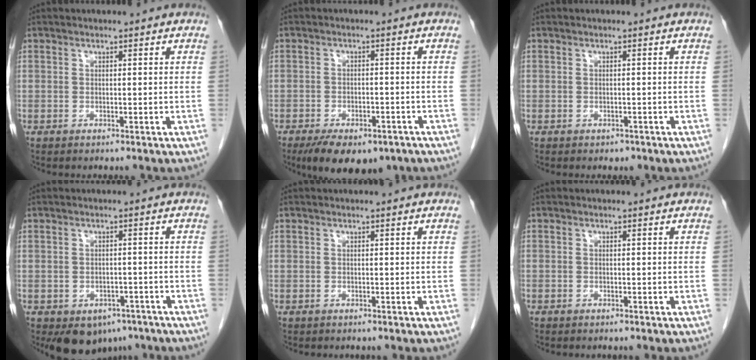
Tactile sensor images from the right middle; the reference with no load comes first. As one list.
[{"total": 10.7, "force": [-7.5, 4.8, 6.0], "torque": [-0.086, -0.005, -0.108]}, {"total": 0.9, "force": [-0.6, 0.6, 0.2], "torque": [-0.005, 0.001, -0.006]}, {"total": 6.9, "force": [-4.5, 4.5, 2.7], "torque": [-0.030, 0.005, -0.055]}, {"total": 0.0}, {"total": 0.5, "force": [-0.4, 0.3, 0.0], "torque": [-0.008, 0.002, -0.008]}]